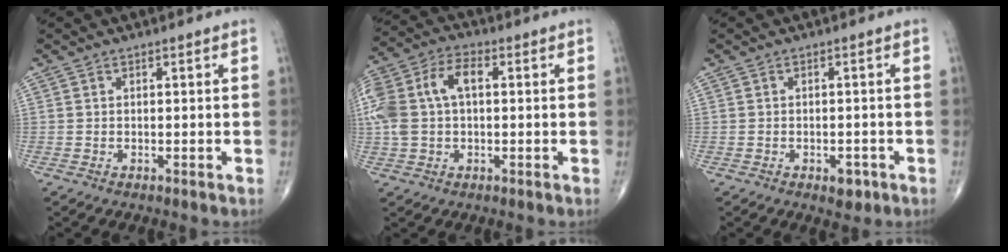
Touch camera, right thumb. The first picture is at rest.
{"total": 13.8, "force": [1.7, 8.4, 10.8], "torque": [-0.249, 0.034, 0.030]}
{"total": 2.8, "force": [-1.4, 1.7, 1.8], "torque": [-0.009, 0.005, -0.013]}